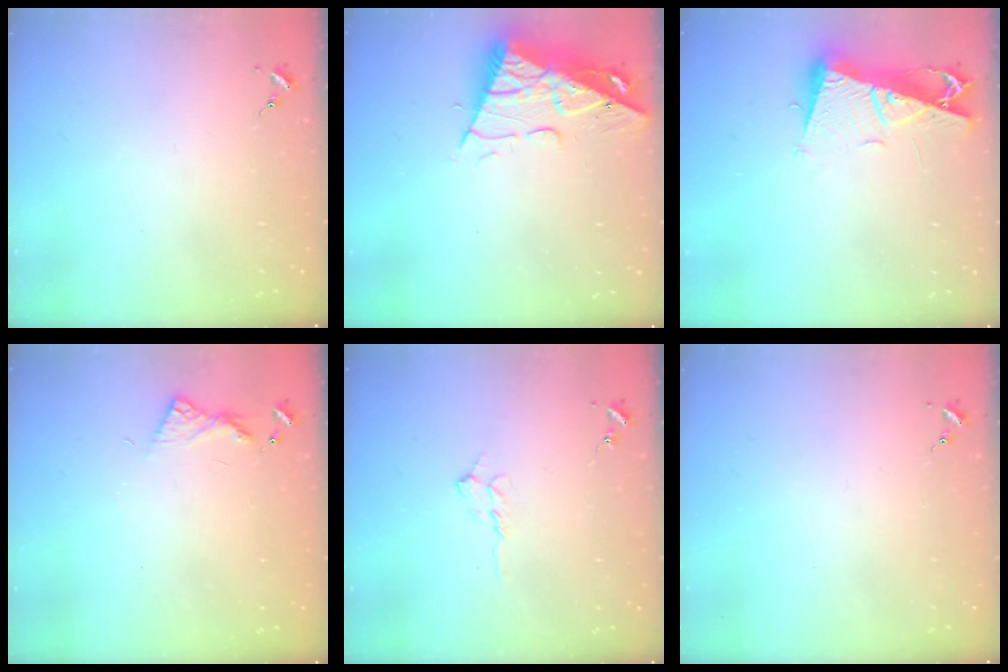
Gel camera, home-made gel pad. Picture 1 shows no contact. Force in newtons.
{"total": 11.7, "press": 11.6, "slide": 1.4}
{"total": 11.2, "press": 11.1, "slide": 1.3}
{"total": 6.5, "press": 6.5, "slide": 0.8}
{"total": 7.3, "press": 7.2, "slide": 0.8}
{"total": 0.0}